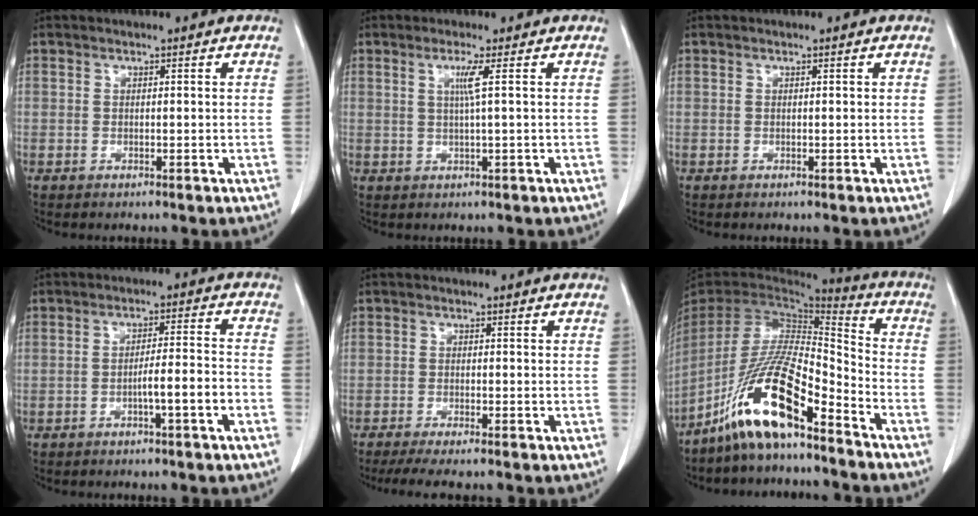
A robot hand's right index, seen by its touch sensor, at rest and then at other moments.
{"total": 2.6, "force": [0.7, -0.8, 2.4], "torque": [-0.051, -0.001, 0.016]}
{"total": 0.0}
{"total": 5.1, "force": [-2.2, -0.2, 4.5], "torque": [-0.071, 0.010, -0.035]}
{"total": 5.9, "force": [-4.9, 0.0, 3.3], "torque": [-0.043, -0.013, -0.078]}
{"total": 15.3, "force": [-10.2, 2.1, 11.2], "torque": [-0.227, -0.007, -0.189]}